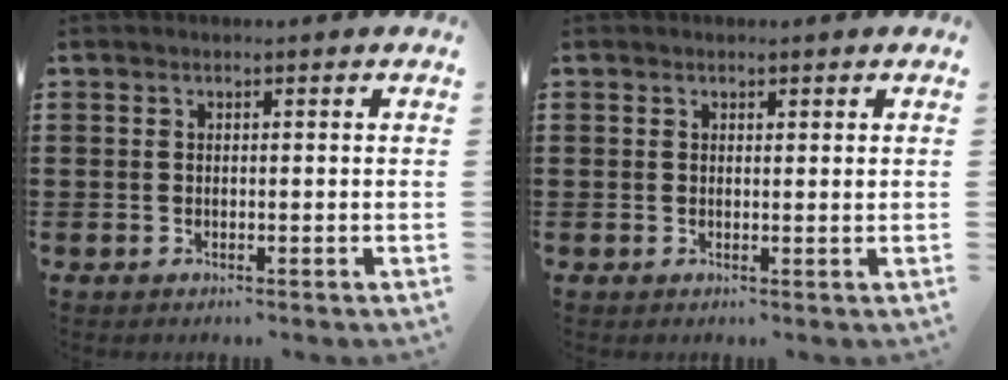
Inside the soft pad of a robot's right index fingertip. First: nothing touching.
{"total": 0.7, "force": [0.4, 0.4, 0.5], "torque": [-0.010, 0.004, 0.007]}